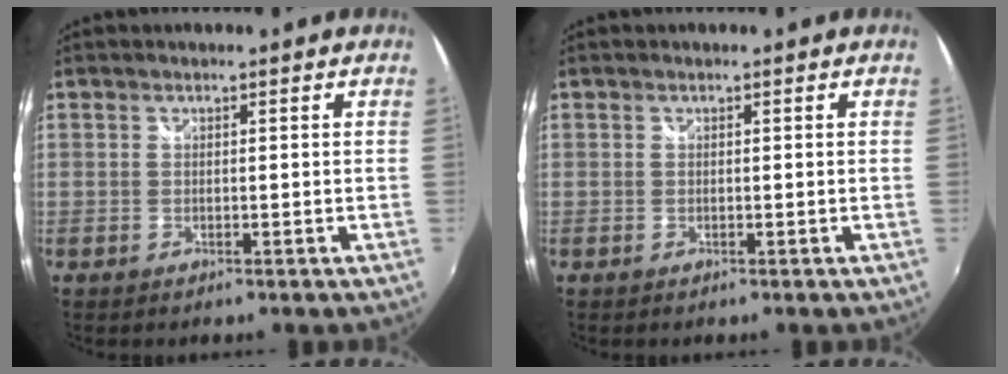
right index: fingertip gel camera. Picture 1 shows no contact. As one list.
[{"total": 0.0}]